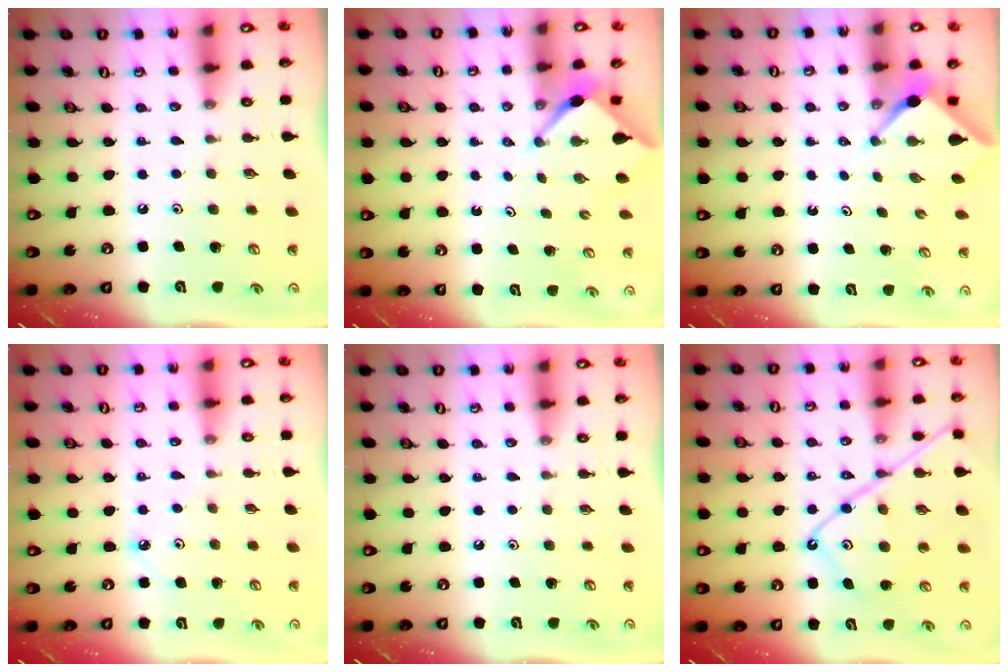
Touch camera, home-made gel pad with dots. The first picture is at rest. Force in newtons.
{"total": 2.4, "press": 2.4, "slide": 0.2}
{"total": 2.5, "press": 2.5, "slide": 0.3}
{"total": 3.5, "press": 3.4, "slide": 0.4}
{"total": 0.0}
{"total": 13.3, "press": 13.3, "slide": 1.3}